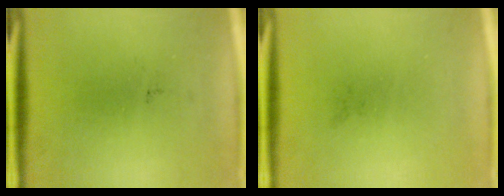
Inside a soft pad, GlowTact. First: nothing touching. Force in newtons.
{"total": 0.0}